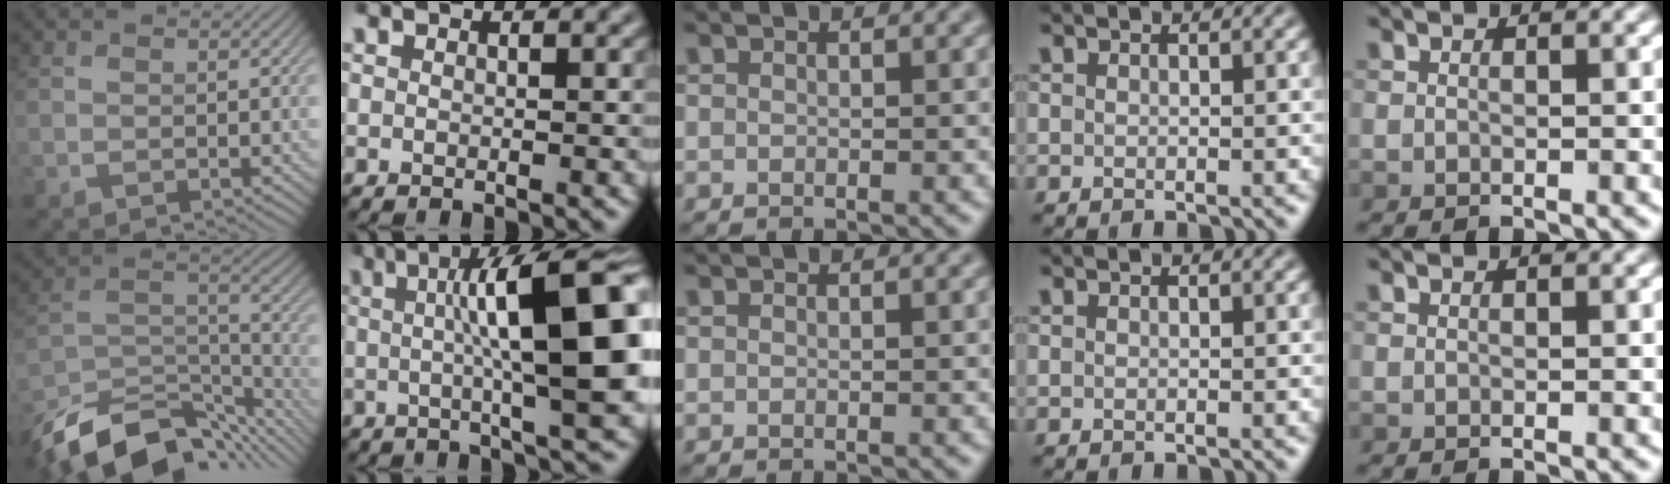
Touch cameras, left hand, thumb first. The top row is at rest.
{"thumb": {"total": 15.2, "force": [-11.9, 6.2, 7.1], "torque": [-0.159, -0.013, -0.194]}, "index": {"total": 12.6, "force": [1.2, 2.9, 12.2], "torque": [-0.153, 0.014, 0.016]}}